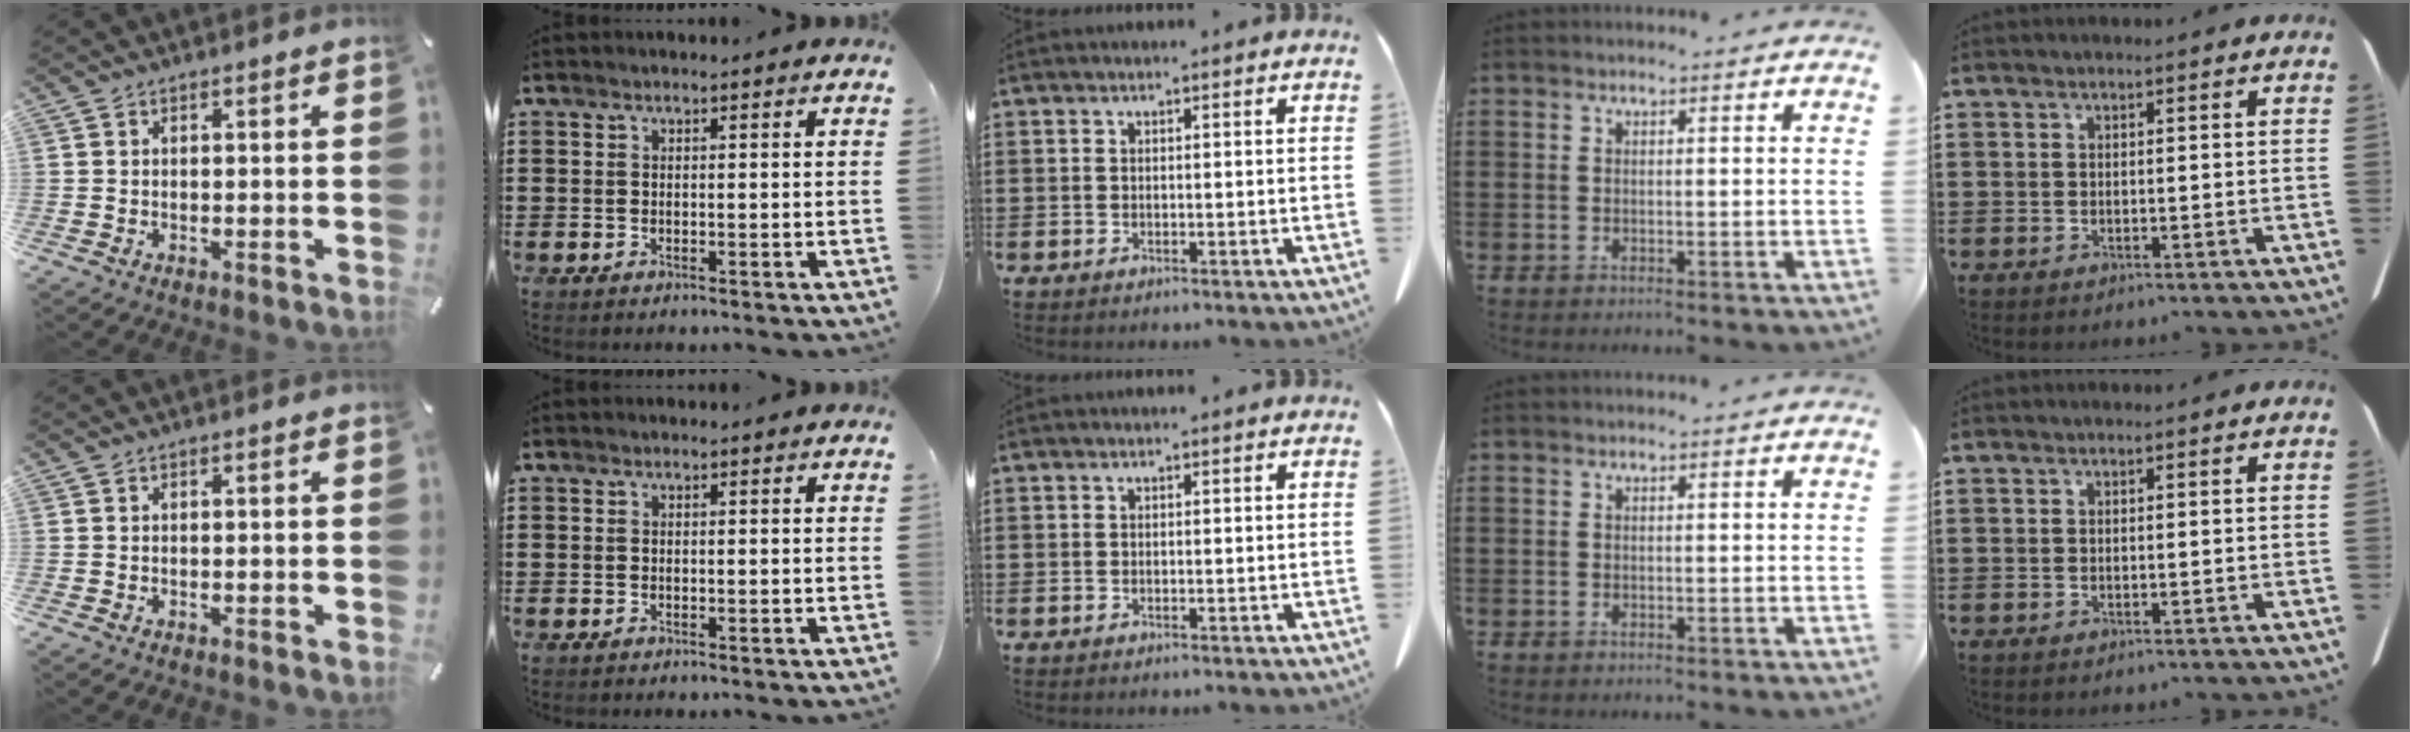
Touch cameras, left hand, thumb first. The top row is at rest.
{}